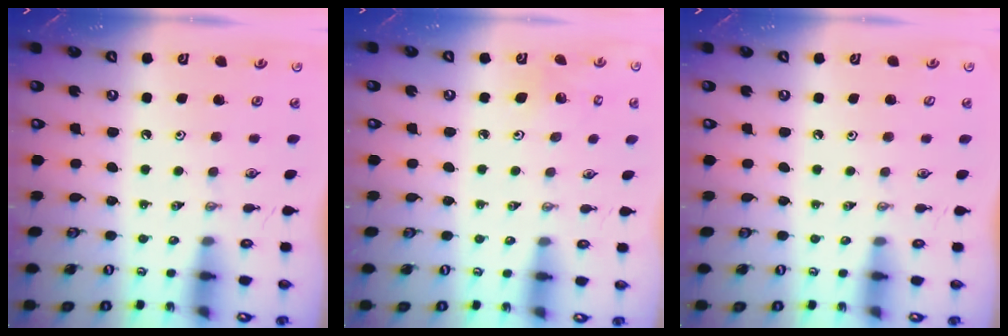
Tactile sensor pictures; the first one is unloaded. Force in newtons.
{"total": 3.7, "press": 3.6, "slide": 0.8}
{"total": 0.7, "press": 0.1, "slide": 0.7}